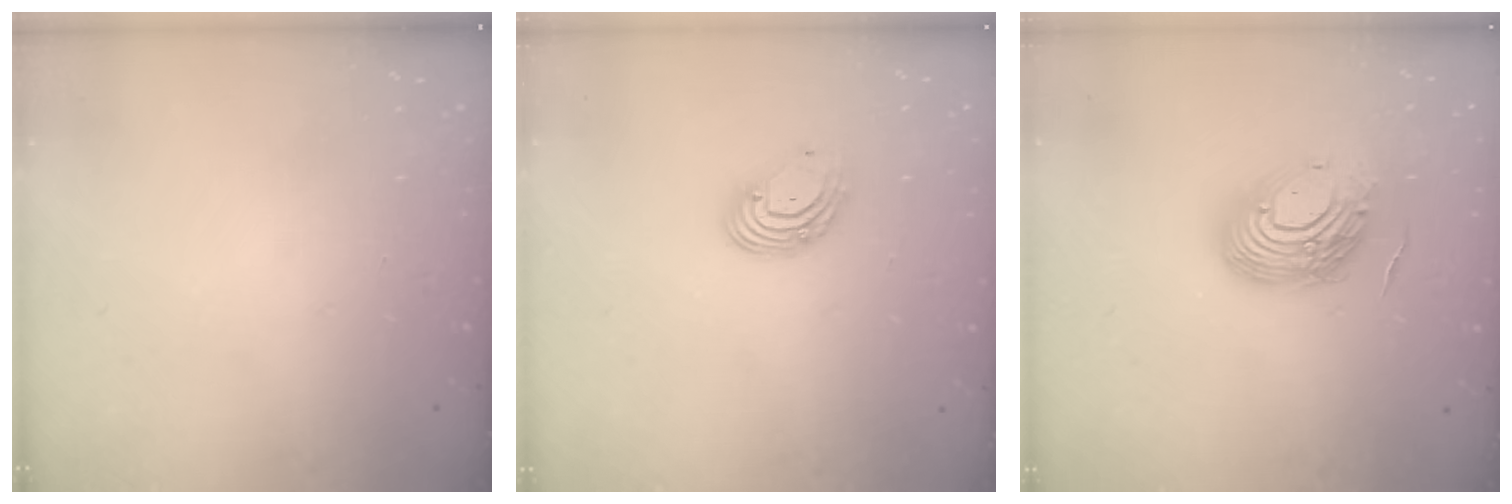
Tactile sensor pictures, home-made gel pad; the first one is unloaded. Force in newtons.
{"total": 6.5, "press": 6.4, "slide": 0.8}
{"total": 16.2, "press": 16.1, "slide": 1.8}